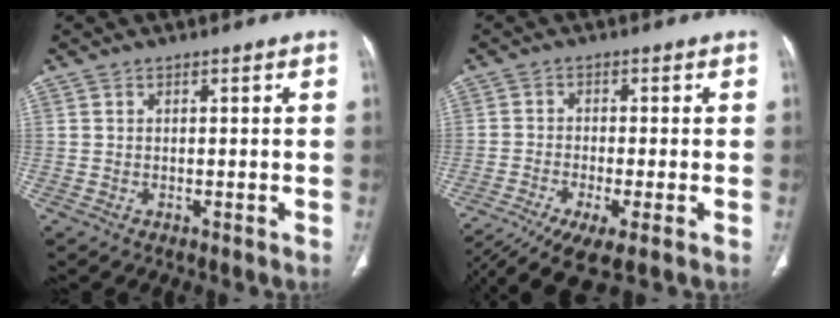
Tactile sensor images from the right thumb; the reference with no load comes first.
{"total": 11.7, "force": [-7.2, 2.4, 8.9], "torque": [-0.183, -0.001, -0.125]}